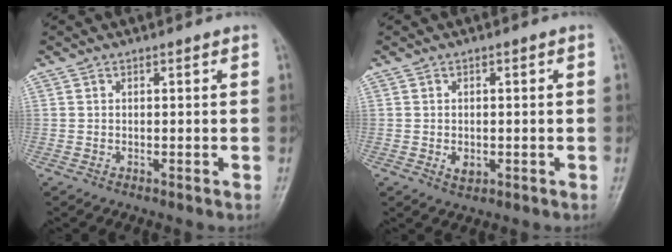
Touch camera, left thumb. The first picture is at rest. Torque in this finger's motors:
{"motor_torque": [-0.02, 0.02, 0.11, 0.00, 0.00]}